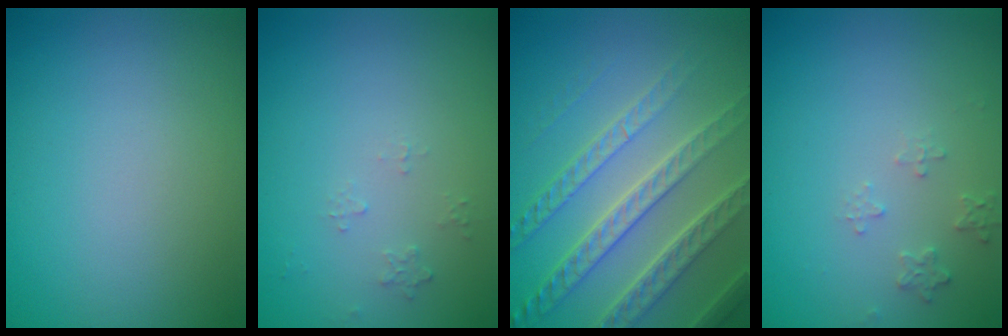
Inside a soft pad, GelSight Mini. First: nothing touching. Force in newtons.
{"total": 0.6, "press": 0.4, "slide": 0.5}
{"total": 7.0, "press": 5.0, "slide": 5.0}
{"total": 1.3, "press": 1.3, "slide": 0.2}